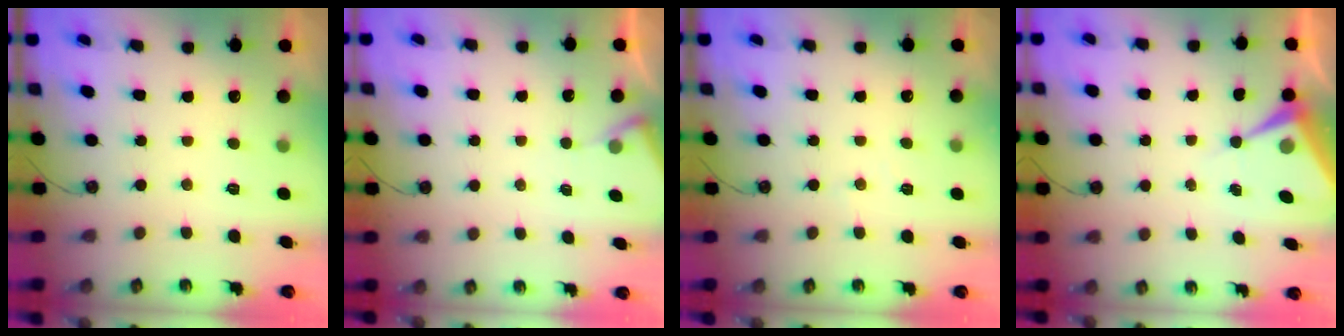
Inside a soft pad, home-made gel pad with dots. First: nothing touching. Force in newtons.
{"total": 4.3, "press": 4.3, "slide": 0.5}
{"total": 2.1, "press": 2.1, "slide": 0.4}
{"total": 8.5, "press": 8.5, "slide": 0.2}